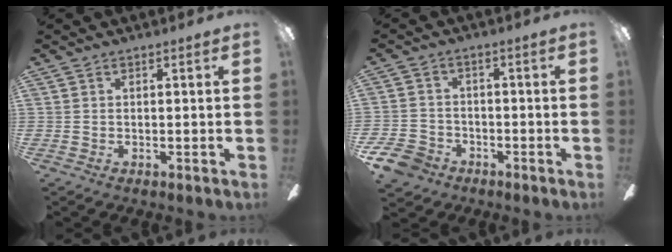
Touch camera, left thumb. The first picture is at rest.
{"total": 6.9, "force": [-4.5, 4.9, 2.1], "torque": [-0.059, 0.028, -0.087]}